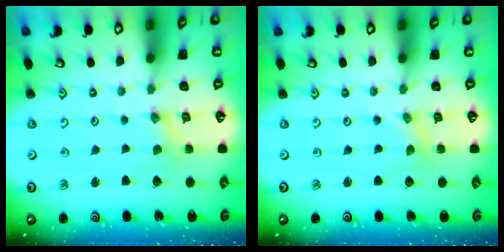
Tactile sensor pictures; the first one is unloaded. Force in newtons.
{"total": 0.0}